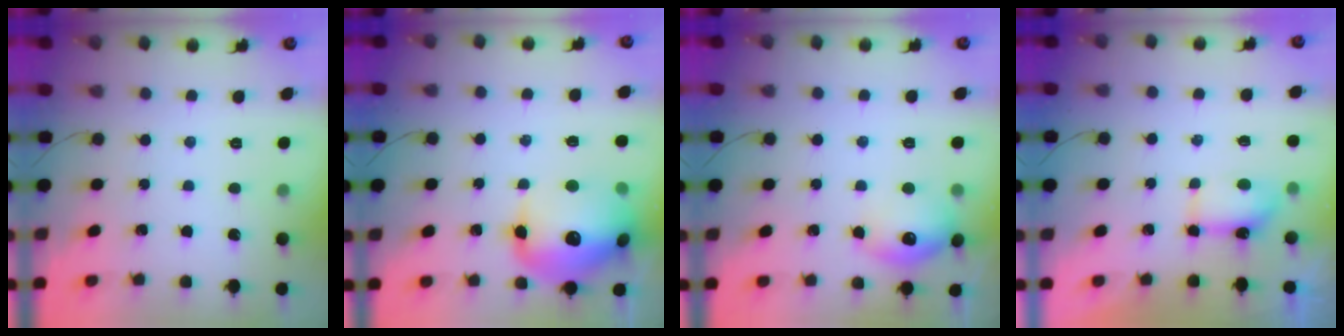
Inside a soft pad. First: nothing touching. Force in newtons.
{"total": 20.7, "press": 20.5, "slide": 3.3}
{"total": 12.8, "press": 12.8, "slide": 0.9}
{"total": 4.7, "press": 4.7, "slide": 0.8}